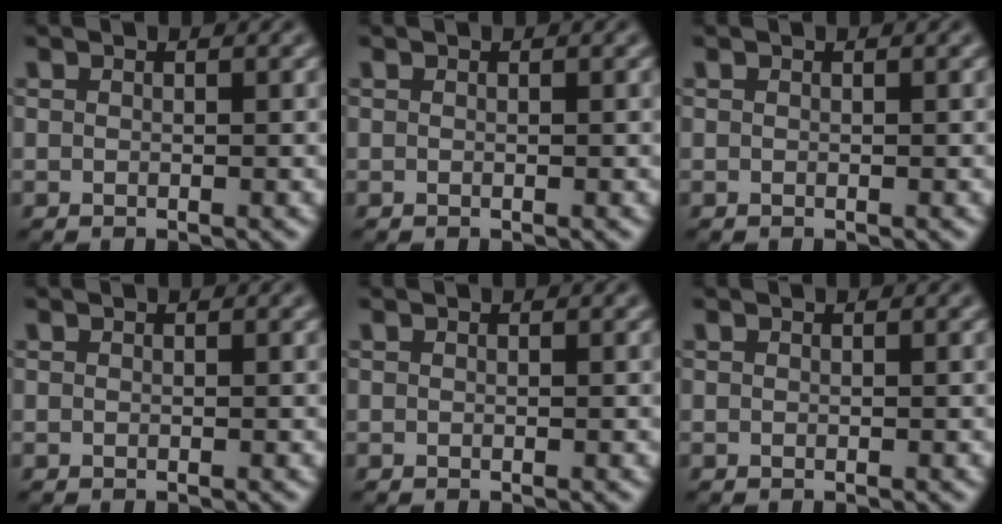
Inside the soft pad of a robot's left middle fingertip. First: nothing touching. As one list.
[{"total": 0.0}, {"total": 0.0}, {"total": 0.0}, {"total": 0.0}, {"total": 0.0}]